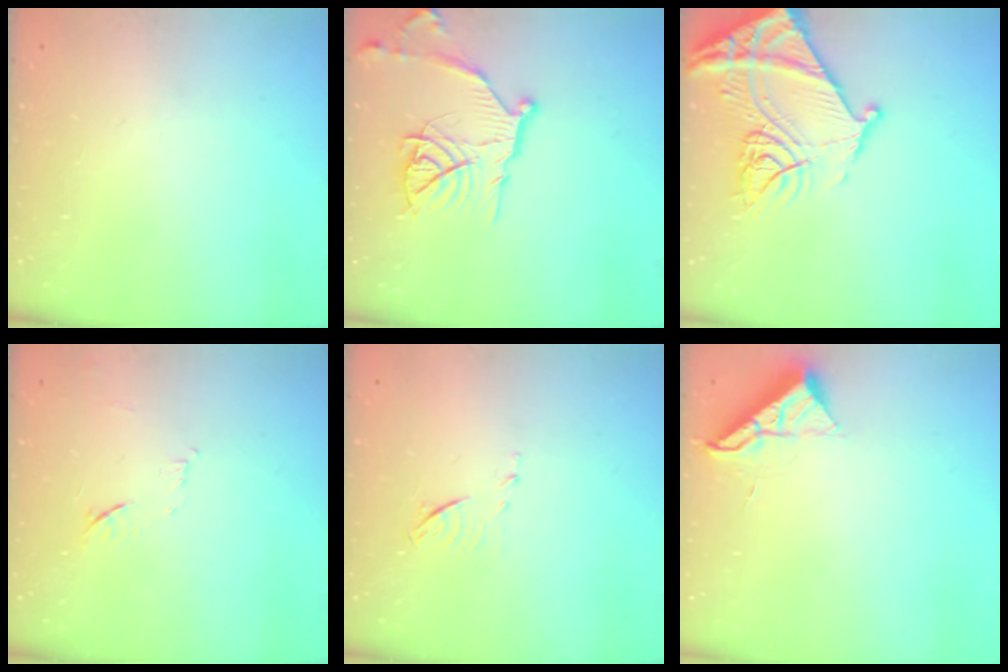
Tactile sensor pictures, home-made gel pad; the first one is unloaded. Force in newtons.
{"total": 15.2, "press": 15.2, "slide": 1.1}
{"total": 19.8, "press": 19.7, "slide": 2.1}
{"total": 7.6, "press": 7.6, "slide": 0.9}
{"total": 5.5, "press": 5.5, "slide": 0.8}
{"total": 7.3, "press": 7.2, "slide": 0.5}